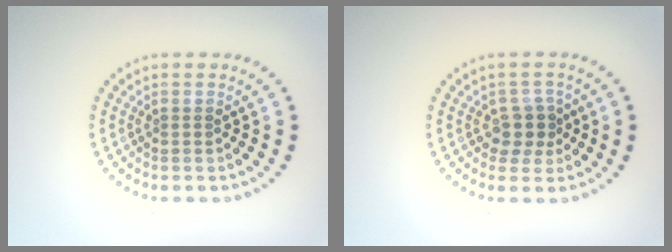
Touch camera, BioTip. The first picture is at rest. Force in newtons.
{"total": 2.5, "press": 2.1, "slide": 1.4}